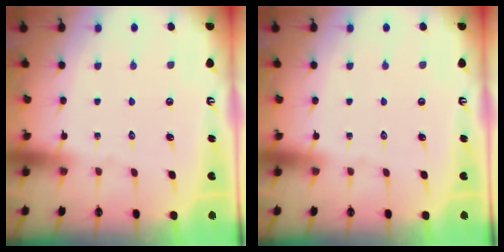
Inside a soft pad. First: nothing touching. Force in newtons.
{"total": 0.0}